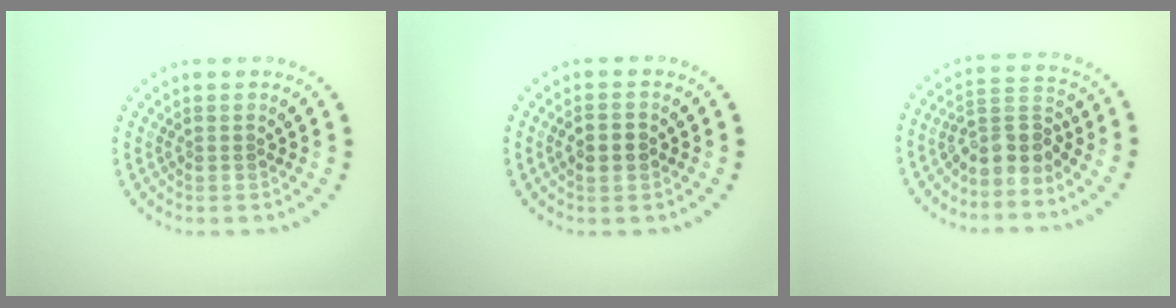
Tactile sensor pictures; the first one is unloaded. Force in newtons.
{"total": 1.7, "press": 1.7, "slide": 0.2}
{"total": 3.3, "press": 2.6, "slide": 2.1}